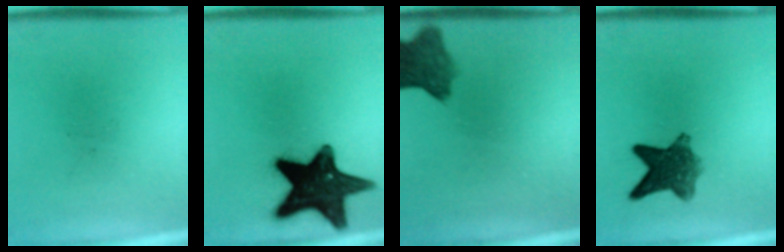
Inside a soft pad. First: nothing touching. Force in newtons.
{"total": 19.6}
{"total": 7.3}
{"total": 7.9}